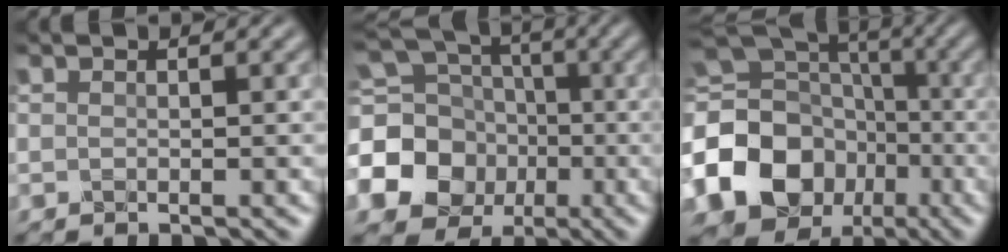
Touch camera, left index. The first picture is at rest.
{"total": 13.0, "force": [-2.5, 11.9, 4.7], "torque": [-0.150, -0.017, -0.062]}
{"total": 16.2, "force": [-4.8, 13.1, 8.1], "torque": [-0.180, -0.012, -0.105]}